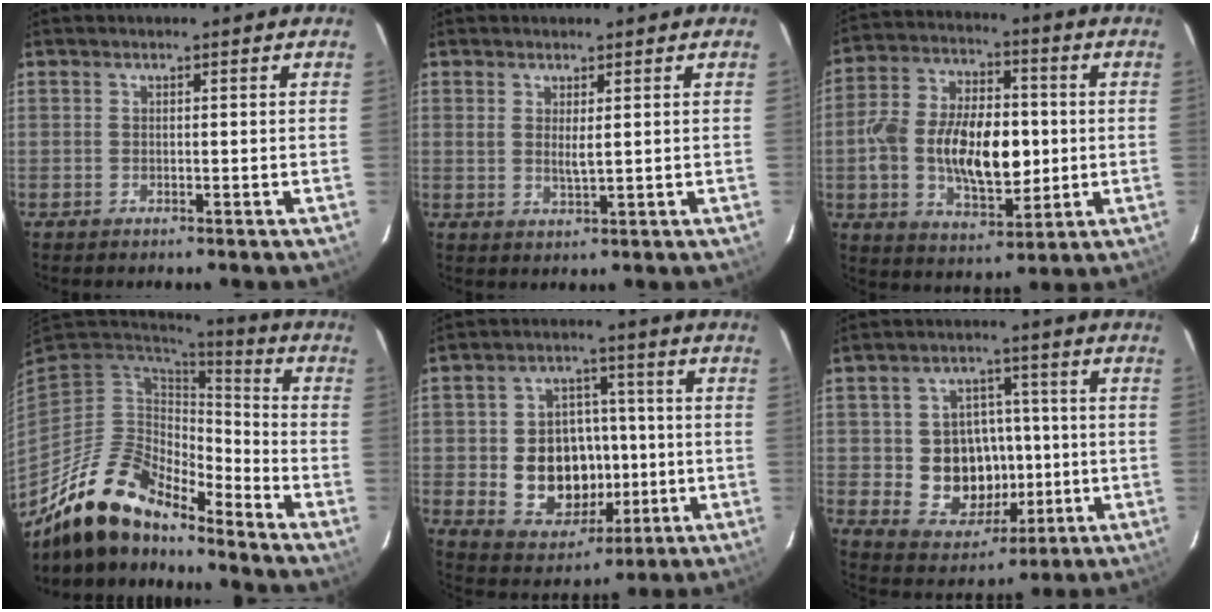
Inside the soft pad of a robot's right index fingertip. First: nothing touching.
{"total": 2.5, "force": [0.7, 0.6, 2.3], "torque": [-0.042, -0.006, 0.012]}
{"total": 17.2, "force": [-1.3, 9.5, 14.3], "torque": [-0.280, 0.010, -0.019]}
{"total": 16.9, "force": [-13.9, 5.5, 7.8], "torque": [-0.159, -0.010, -0.262]}
{"total": 13.9, "force": [-1.9, 11.1, 8.2], "torque": [-0.181, 0.014, -0.006]}
{"total": 12.3, "force": [-1.3, 10.5, 6.2], "torque": [-0.138, 0.011, 0.000]}